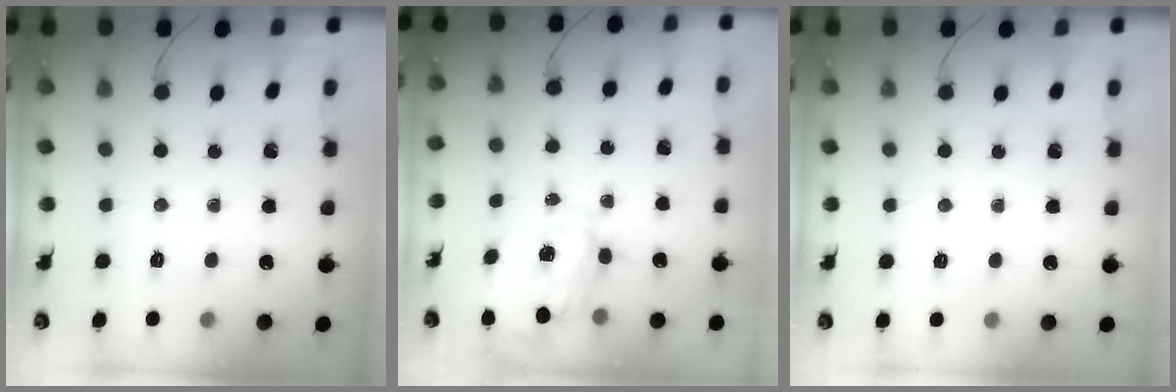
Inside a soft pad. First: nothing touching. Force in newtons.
{"total": 3.6, "press": 3.5, "slide": 0.7}
{"total": 2.4, "press": 2.1, "slide": 1.2}